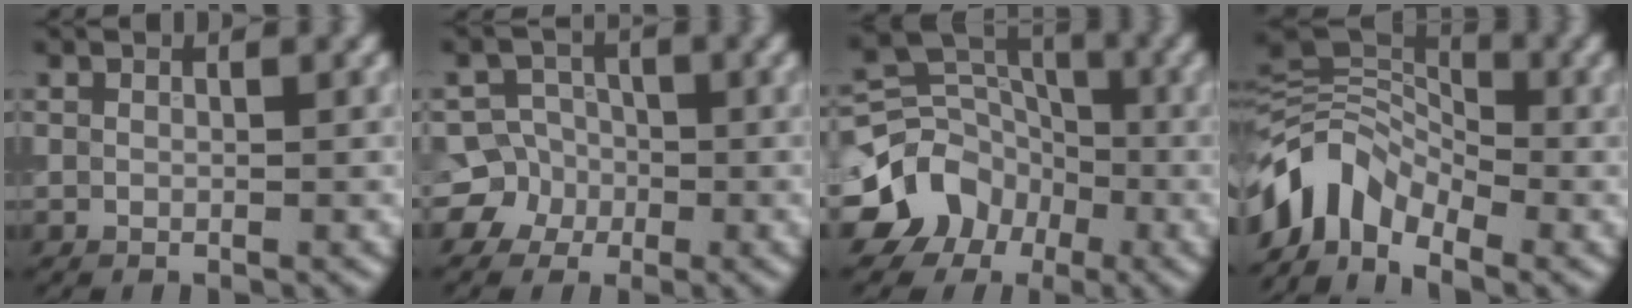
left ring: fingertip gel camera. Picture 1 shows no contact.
{"total": 5.9, "force": [-2.2, 5.5, 0.4], "torque": [0.013, 0.010, -0.059]}
{"total": 9.3, "force": [-4.2, 7.6, 3.4], "torque": [-0.052, -0.003, -0.084]}
{"total": 6.3, "force": [-3.5, 4.2, 3.2], "torque": [-0.051, 0.004, -0.079]}